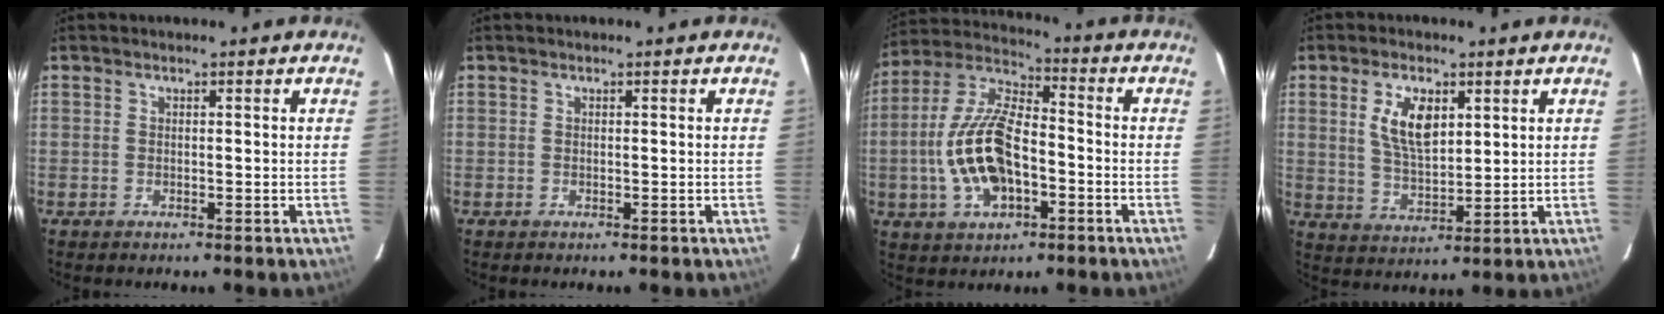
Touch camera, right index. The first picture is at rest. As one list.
[{"total": 0.0}, {"total": 15.6, "force": [-3.7, 7.5, 13.2], "torque": [-0.280, 0.006, -0.067]}, {"total": 8.3, "force": [3.0, 4.0, 6.6], "torque": [-0.125, 0.004, 0.063]}]